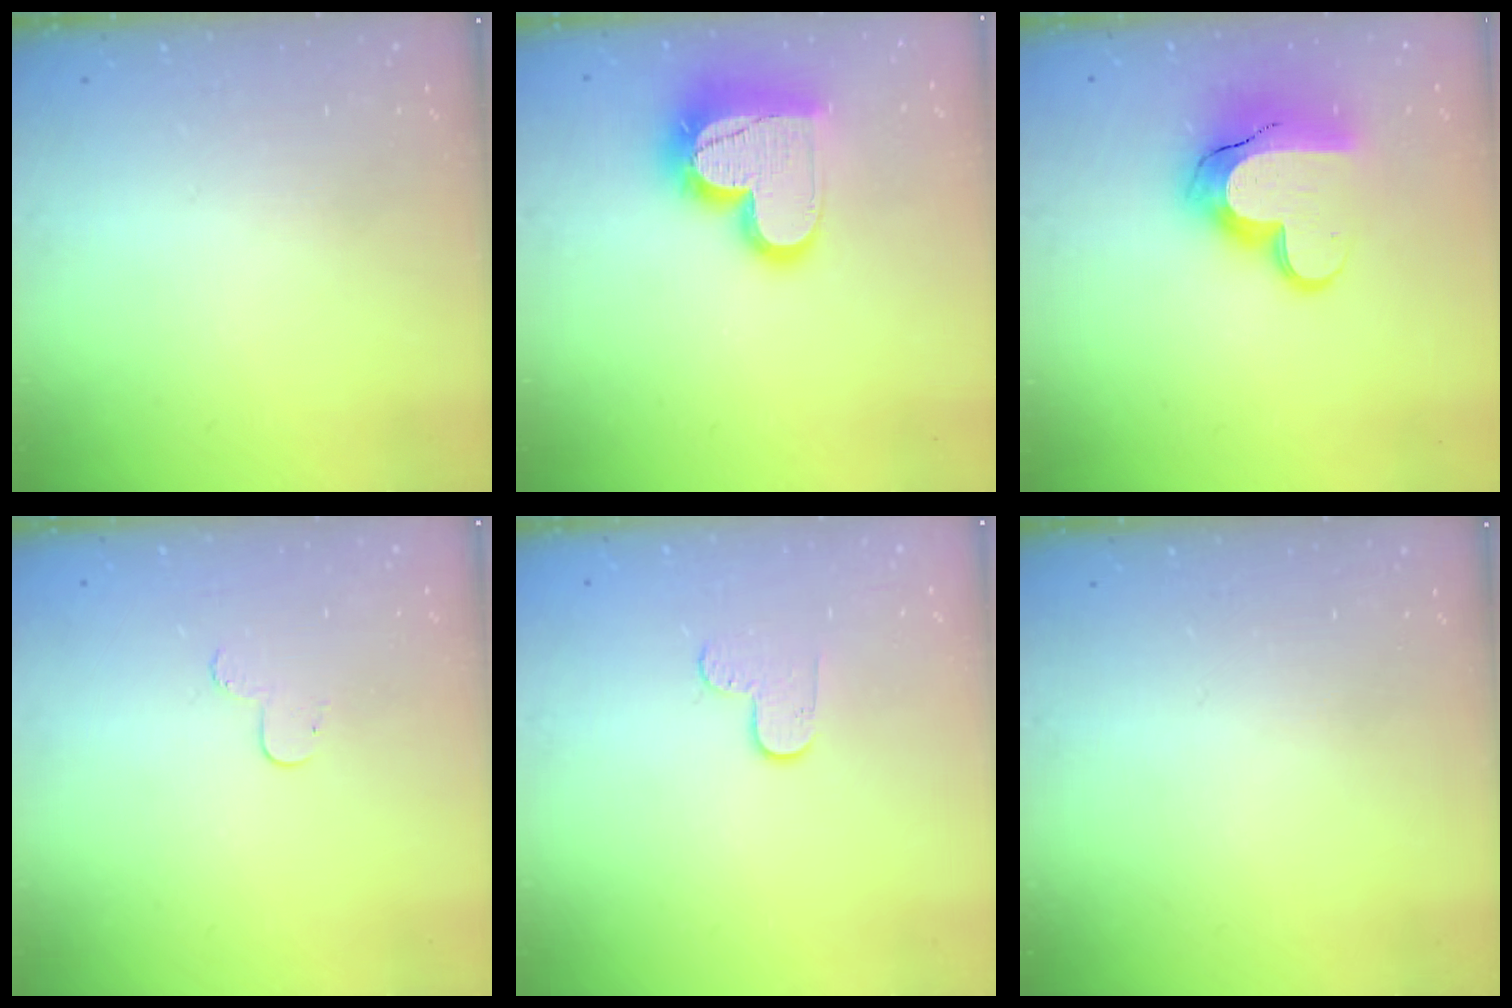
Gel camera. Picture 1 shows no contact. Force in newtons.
{"total": 18.9, "press": 18.9, "slide": 1.4}
{"total": 16.0, "press": 16.0, "slide": 1.0}
{"total": 4.8, "press": 4.8, "slide": 0.5}
{"total": 6.4, "press": 6.4, "slide": 0.5}
{"total": 0.0}